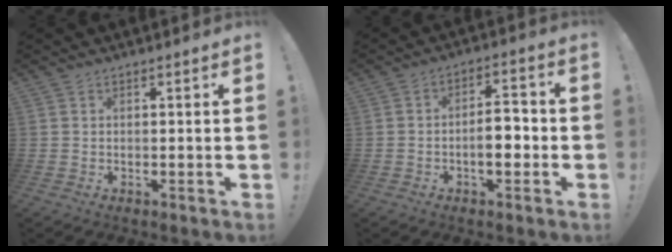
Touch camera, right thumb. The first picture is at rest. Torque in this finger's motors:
{"motor_torque": [1.05, 1.19, 0.45, -0.32, 0.00]}